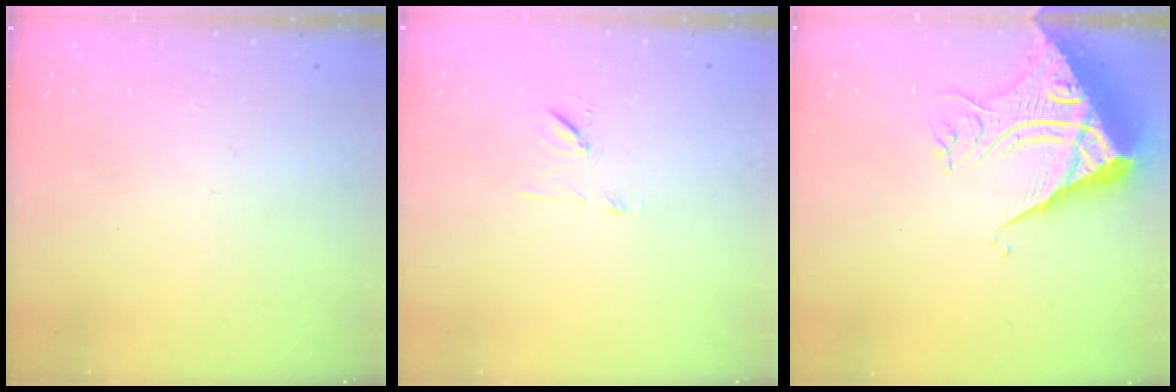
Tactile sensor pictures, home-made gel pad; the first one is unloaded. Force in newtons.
{"total": 7.2, "press": 7.2, "slide": 0.8}
{"total": 12.0, "press": 11.9, "slide": 0.7}